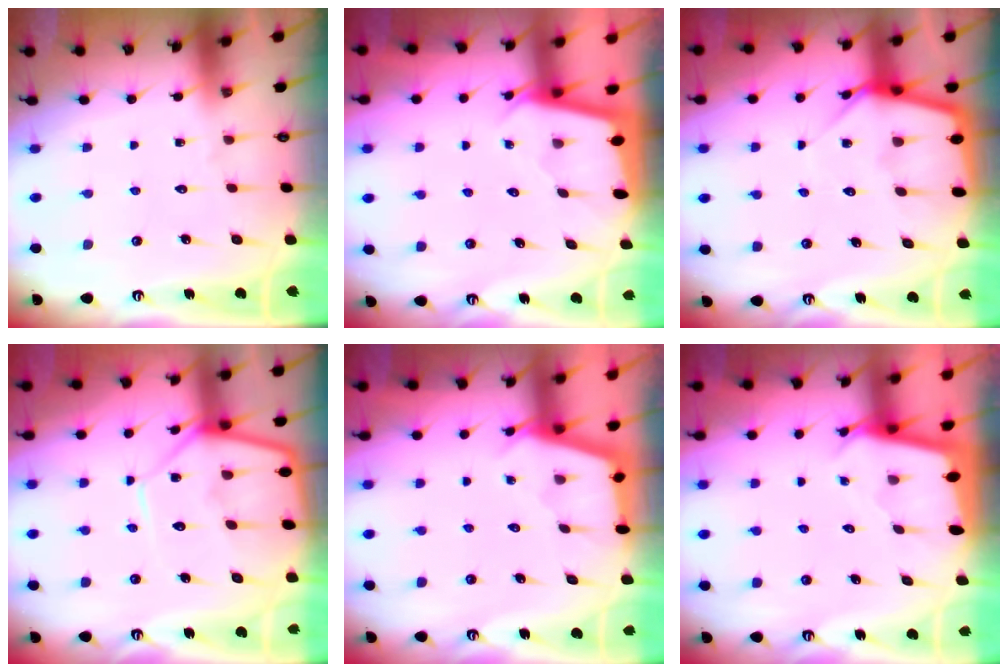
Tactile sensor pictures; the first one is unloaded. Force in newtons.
{"total": 1.8, "press": 1.7, "slide": 0.1}
{"total": 6.5, "press": 6.5, "slide": 0.5}
{"total": 10.4, "press": 10.4, "slide": 1.0}
{"total": 2.8, "press": 2.8, "slide": 0.3}
{"total": 2.3, "press": 2.3, "slide": 0.1}